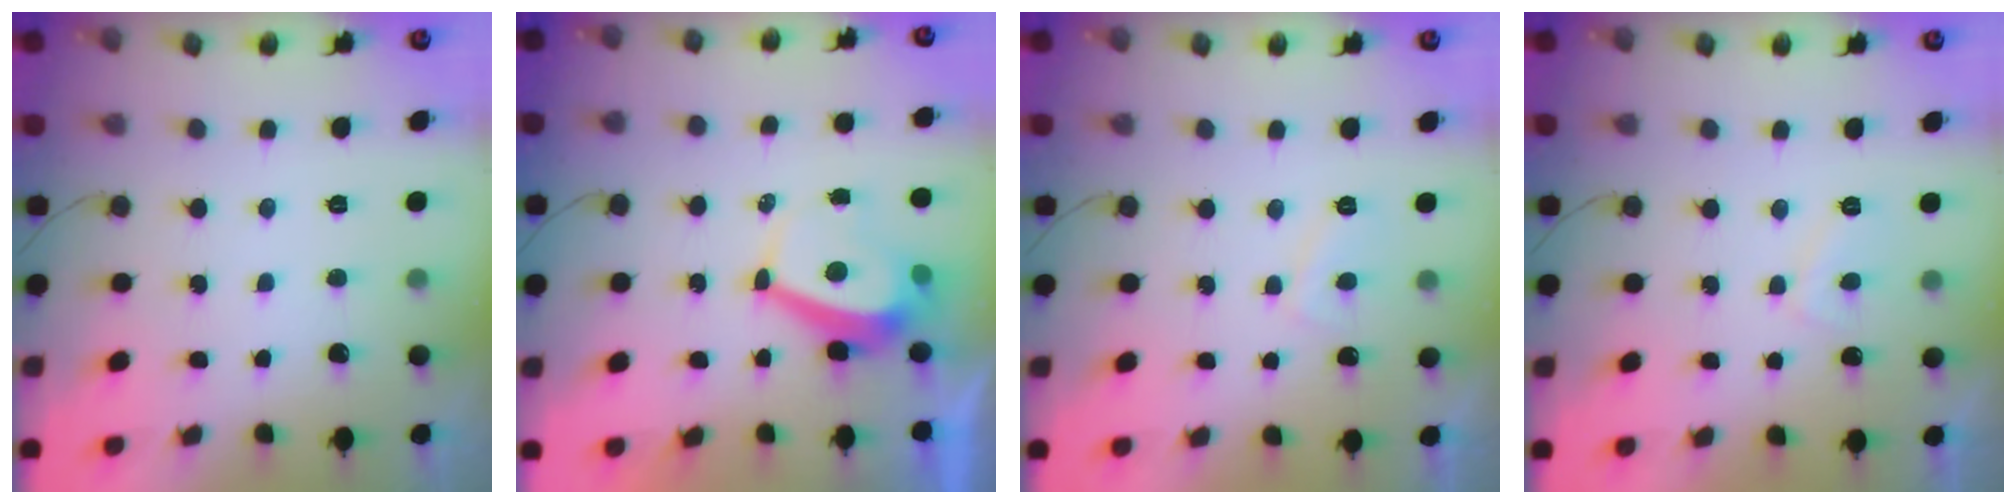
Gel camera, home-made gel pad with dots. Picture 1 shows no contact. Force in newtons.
{"total": 4.0, "press": 4.0, "slide": 0.3}
{"total": 2.5, "press": 2.4, "slide": 0.8}
{"total": 3.4, "press": 3.3, "slide": 0.8}